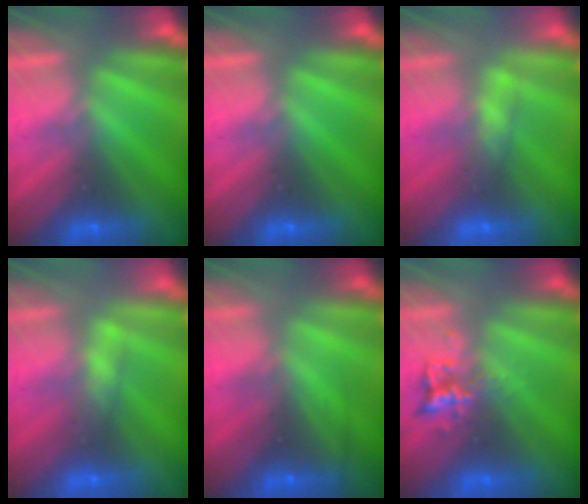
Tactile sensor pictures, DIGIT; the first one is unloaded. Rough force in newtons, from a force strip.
{"total": 0.0}
{"total": 2.4}
{"total": 2.4}
{"total": 2.2}
{"total": 2.4}